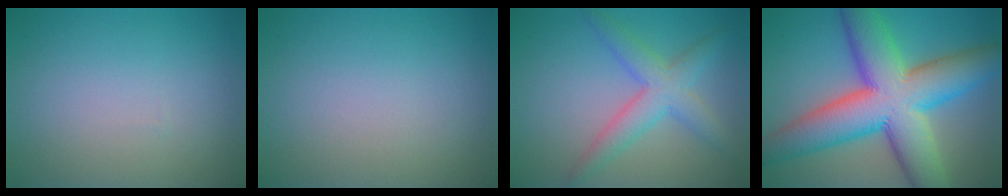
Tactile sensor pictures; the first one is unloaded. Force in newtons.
{"total": 0.0}
{"total": 4.3, "press": 4.3, "slide": 0.1}
{"total": 13.9, "press": 13.9, "slide": 0.5}